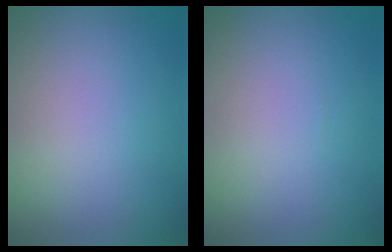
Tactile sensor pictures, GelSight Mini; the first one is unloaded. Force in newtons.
{"total": 0.0}